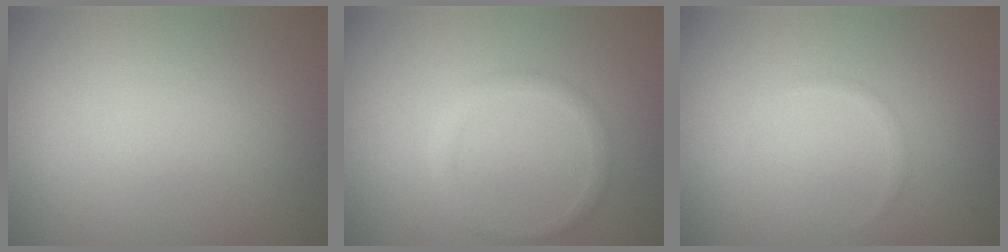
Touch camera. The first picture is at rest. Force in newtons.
{"total": 1.5, "press": 1.5, "slide": 0.1}
{"total": 0.5, "press": 0.5, "slide": 0.0}